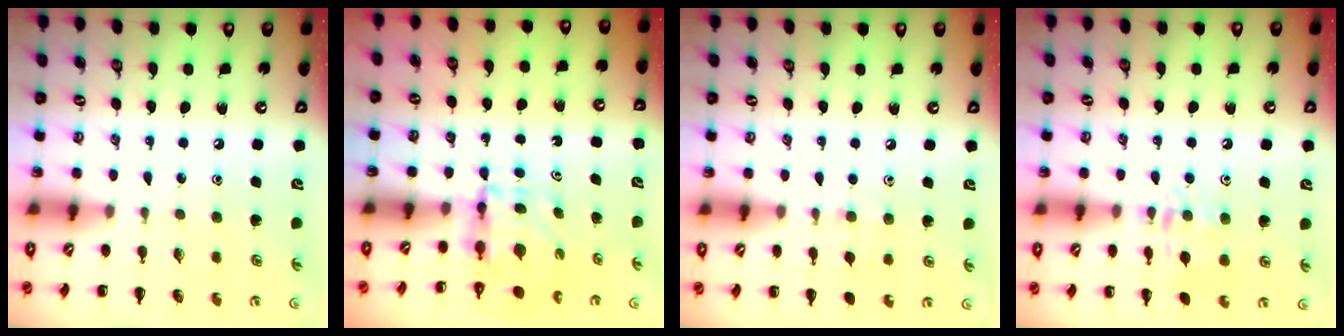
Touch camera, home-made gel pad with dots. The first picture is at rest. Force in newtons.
{"total": 3.9, "press": 3.9, "slide": 0.3}
{"total": 5.5, "press": 5.1, "slide": 2.0}
{"total": 11.0, "press": 11.0, "slide": 0.6}